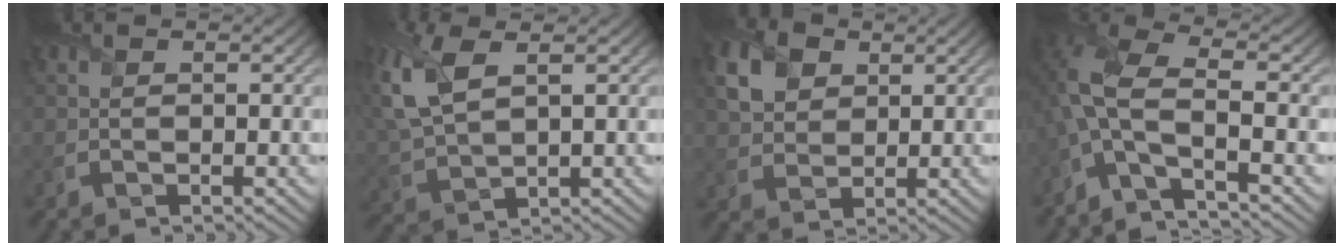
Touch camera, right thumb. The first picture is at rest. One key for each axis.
{"total": 9.3, "fx": 3.4, "fy": 4.5, "fz": 7.3, "tx": -0.212, "ty": 0.009, "tz": 0.069}
{"total": 6.5, "fx": 2.6, "fy": 4.7, "fz": 3.6, "tx": -0.102, "ty": 0.007, "tz": 0.046}
{"total": 9.0, "fx": -2.8, "fy": 3.3, "fz": 7.9, "tx": -0.188, "ty": 0.005, "tz": -0.076}